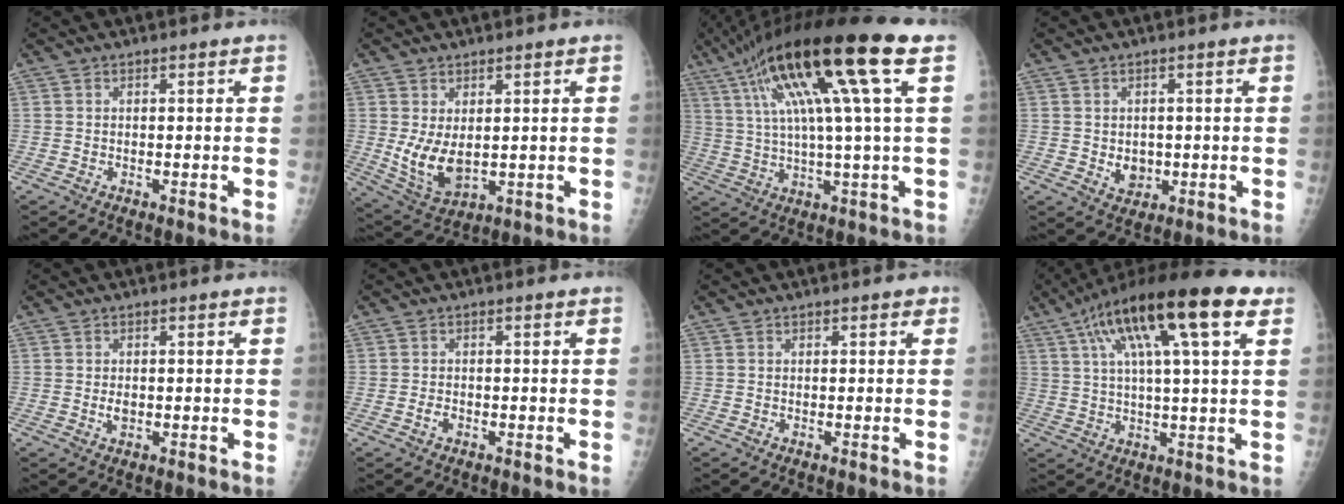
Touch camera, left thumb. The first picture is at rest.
{"total": 8.0, "force": [0.3, 4.6, 6.5], "torque": [-0.113, -0.017, 0.024]}
{"total": 20.7, "force": [8.0, 1.3, 19.0], "torque": [-0.352, 0.017, 0.133]}
{"total": 4.1, "force": [-0.5, 3.4, 2.2], "torque": [-0.011, -0.001, 0.003]}
{"total": 1.7, "force": [-0.3, 1.1, 1.3], "torque": [-0.016, -0.002, -0.004]}
{"total": 1.4, "force": [-0.9, 0.9, 0.7], "torque": [-0.013, 0.006, -0.016]}
{"total": 1.2, "force": [0.5, 0.6, 0.9], "torque": [-0.004, 0.002, 0.002]}
{"total": 20.7, "force": [9.3, 4.8, 17.8], "torque": [-0.298, 0.018, 0.148]}